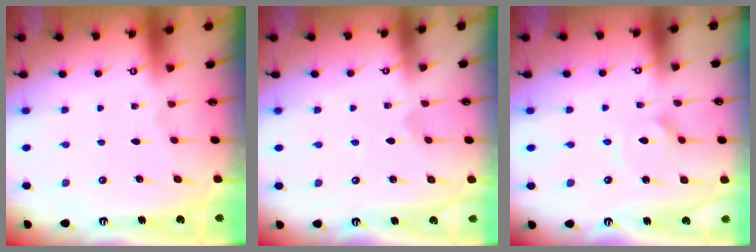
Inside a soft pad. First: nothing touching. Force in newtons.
{"total": 1.2, "press": 1.1, "slide": 0.1}
{"total": 3.5, "press": 3.5, "slide": 0.4}